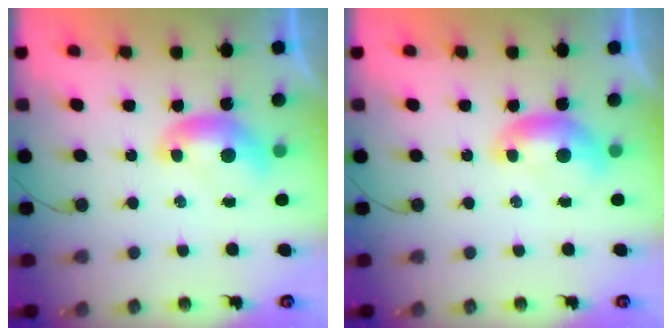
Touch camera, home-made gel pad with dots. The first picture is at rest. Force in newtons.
{"total": 0.0}